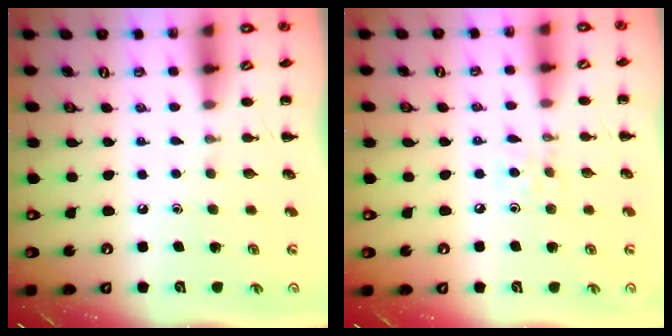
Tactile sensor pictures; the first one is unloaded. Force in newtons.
{"total": 4.4, "press": 4.0, "slide": 1.7}